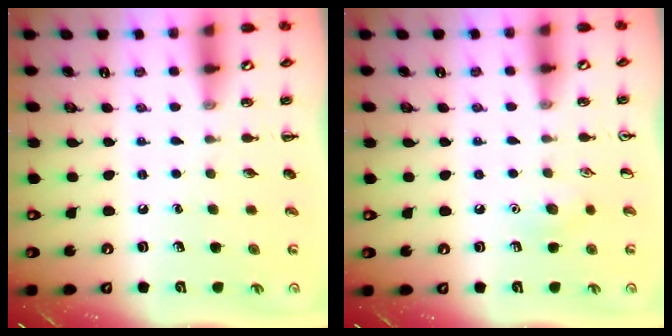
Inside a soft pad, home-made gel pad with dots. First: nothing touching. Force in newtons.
{"total": 6.8, "press": 6.5, "slide": 2.1}